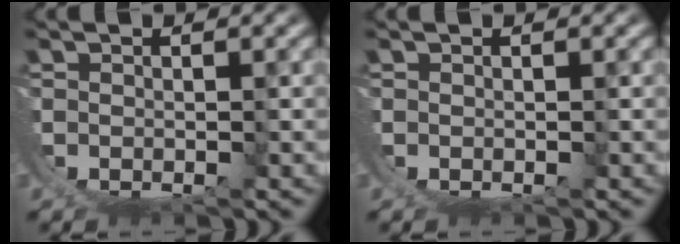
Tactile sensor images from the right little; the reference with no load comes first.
{"total": 0.0}